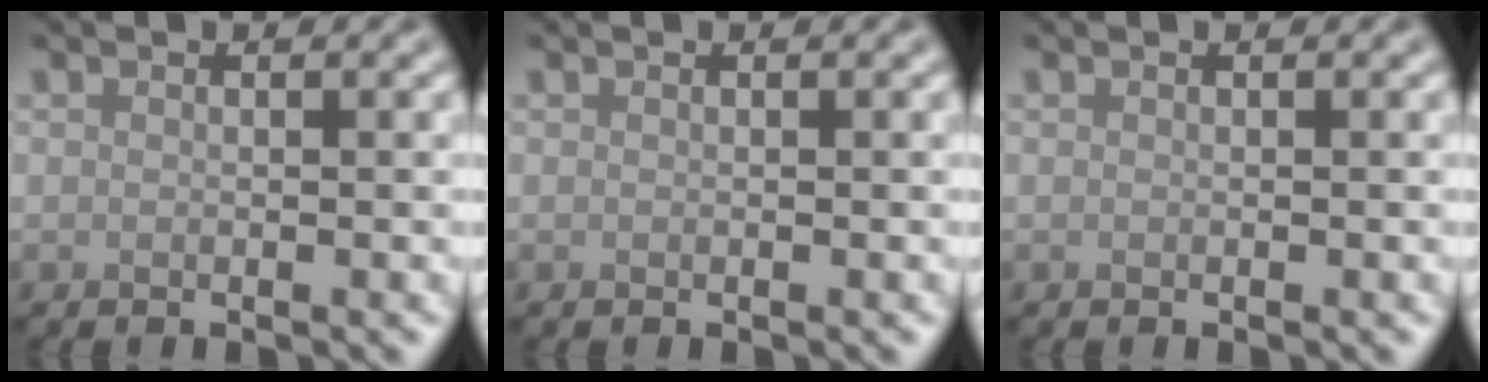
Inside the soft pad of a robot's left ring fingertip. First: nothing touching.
{"total": 0.0}
{"total": 0.0}